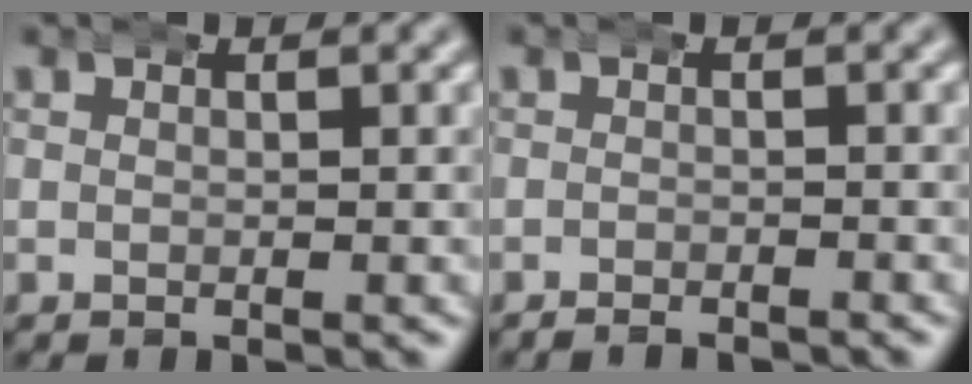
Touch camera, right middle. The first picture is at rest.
{"total": 1.6, "force": [-1.6, 0.0, 0.0], "torque": [0.000, -0.006, -0.026]}